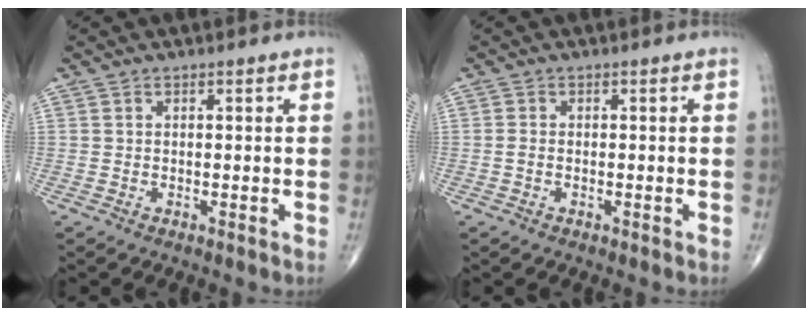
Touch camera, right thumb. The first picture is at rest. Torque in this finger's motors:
{"motor_torque": [-0.13, 0.19, 0.16, 0.25, 0.04]}